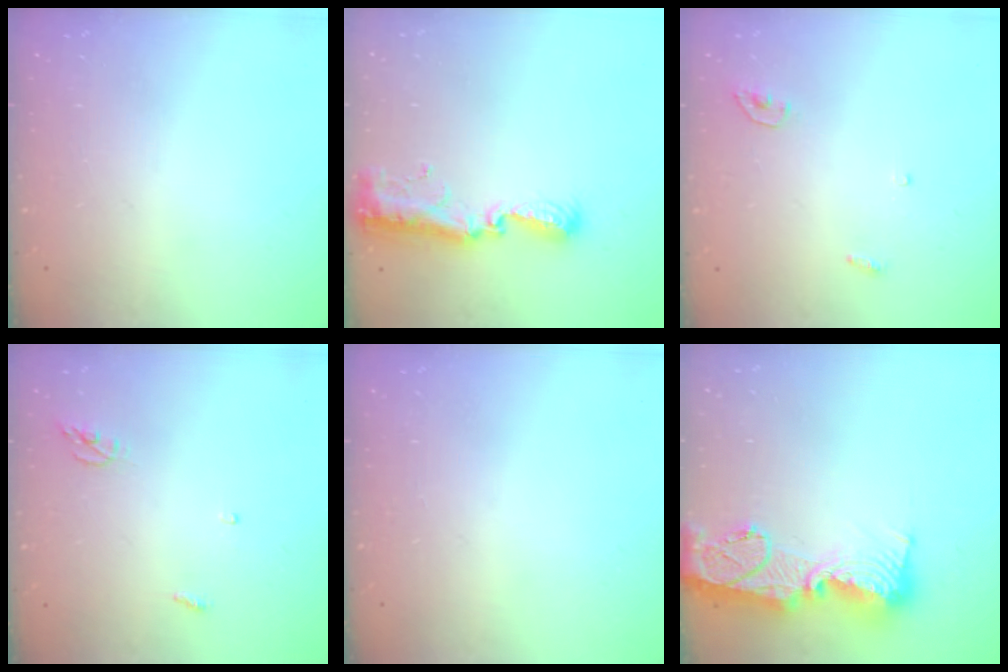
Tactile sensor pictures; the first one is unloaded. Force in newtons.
{"total": 12.8, "press": 11.4, "slide": 5.9}
{"total": 3.4, "press": 3.3, "slide": 0.3}
{"total": 3.8, "press": 3.8, "slide": 0.3}
{"total": 0.0}
{"total": 18.5, "press": 18.4, "slide": 1.7}